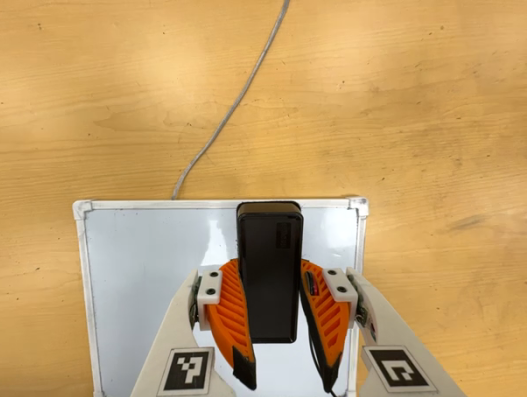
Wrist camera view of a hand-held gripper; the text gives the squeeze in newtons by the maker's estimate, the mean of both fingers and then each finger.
{"total": 8.4, "left": 6.9, "right": 10.0}